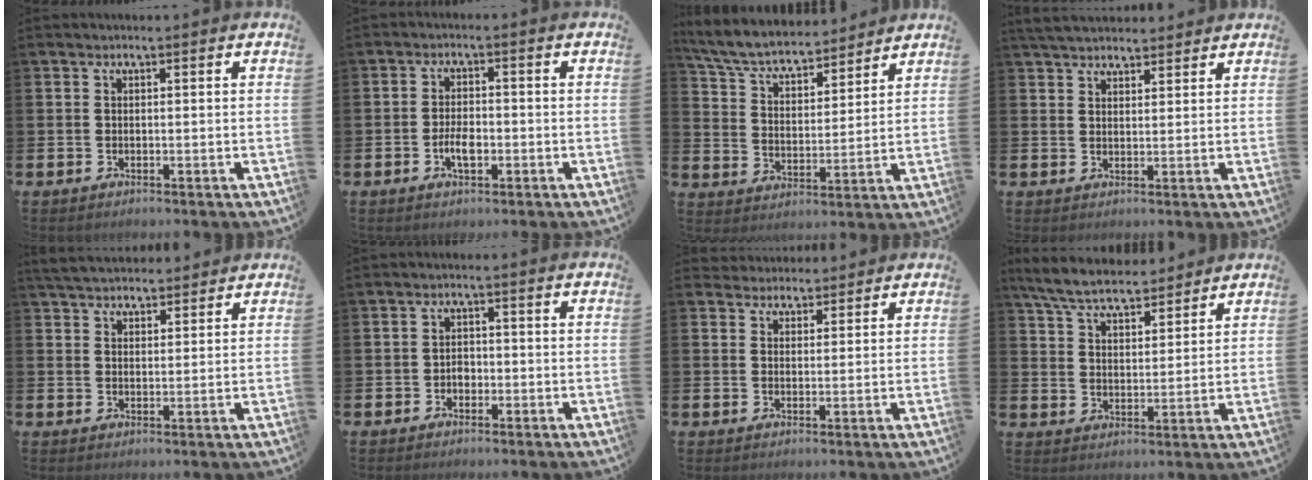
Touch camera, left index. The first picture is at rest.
{"total": 3.2, "force": [-0.9, 1.5, 2.6], "torque": [-0.039, 0.000, -0.019]}
{"total": 6.6, "force": [6.1, 1.6, 1.8], "torque": [-0.068, -0.043, 0.106]}
{"total": 4.2, "force": [4.0, 1.1, 0.7], "torque": [-0.023, -0.013, 0.076]}
{"total": 4.5, "force": [4.4, 1.0, 0.4], "torque": [-0.019, -0.016, 0.080]}
{"total": 1.7, "force": [-0.7, 1.3, 0.8], "torque": [-0.014, 0.003, -0.016]}
{"total": 3.2, "force": [3.0, 1.2, -0.3], "torque": [-0.003, -0.011, 0.055]}
{"total": 6.7, "force": [6.4, 1.3, 1.7], "torque": [-0.062, -0.028, 0.116]}